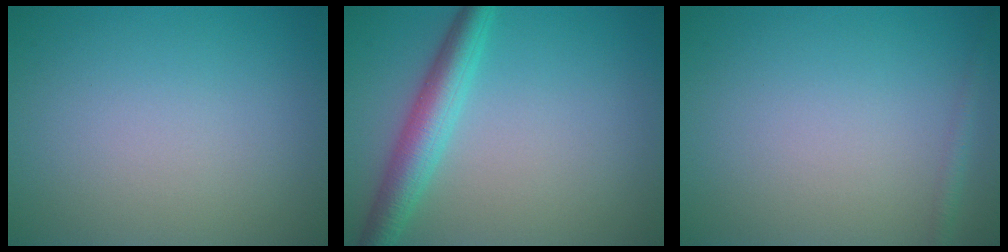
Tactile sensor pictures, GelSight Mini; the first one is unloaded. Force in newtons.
{"total": 4.2, "press": 4.2, "slide": 0.1}
{"total": 0.9, "press": 0.9, "slide": 0.1}